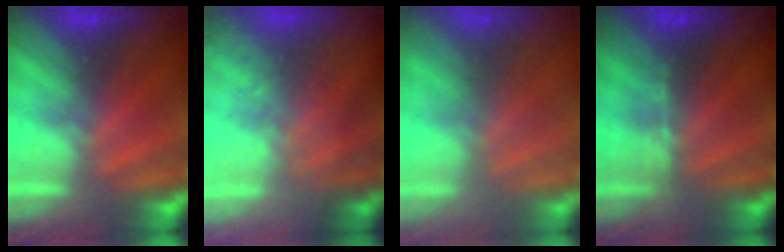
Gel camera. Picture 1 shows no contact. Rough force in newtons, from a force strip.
{"total": 9.2}
{"total": 9.0}
{"total": 2.9}